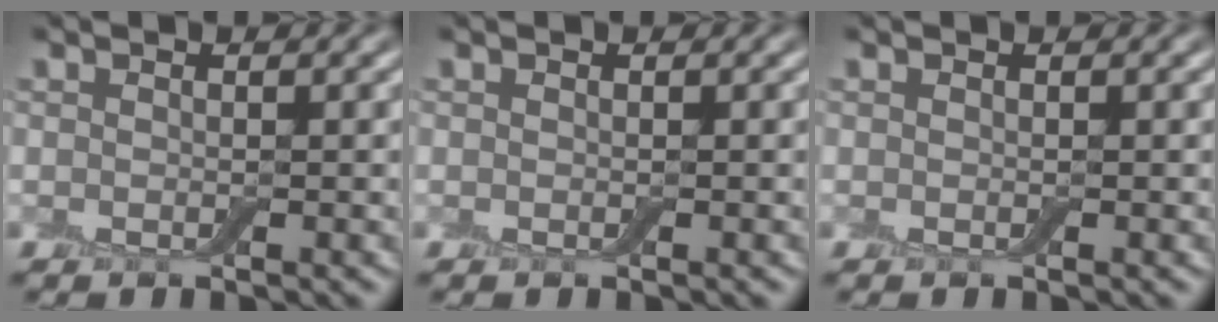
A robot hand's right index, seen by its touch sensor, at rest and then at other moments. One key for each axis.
{"total": 0.0}
{"total": 0.0}